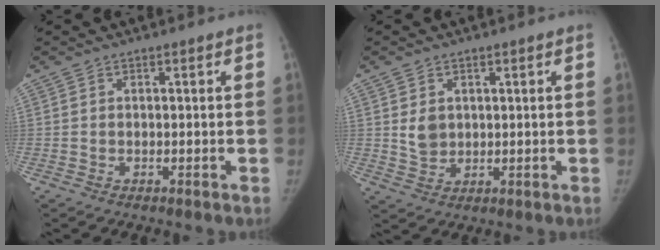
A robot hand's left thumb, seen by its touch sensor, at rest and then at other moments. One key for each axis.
{"total": 3.8, "fx": 0.9, "fy": 3.2, "fz": 2.0, "tx": -0.016, "ty": -0.017, "tz": 0.026}